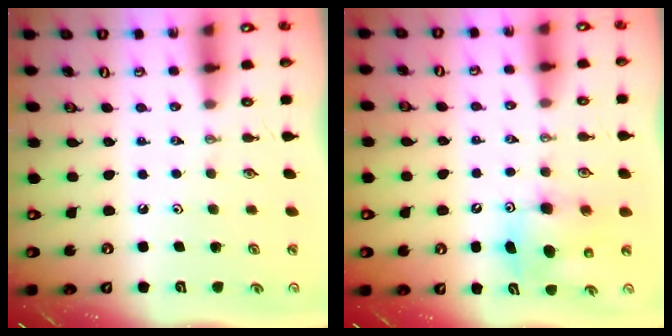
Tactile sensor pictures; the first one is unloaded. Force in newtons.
{"total": 8.1, "press": 8.0, "slide": 1.6}